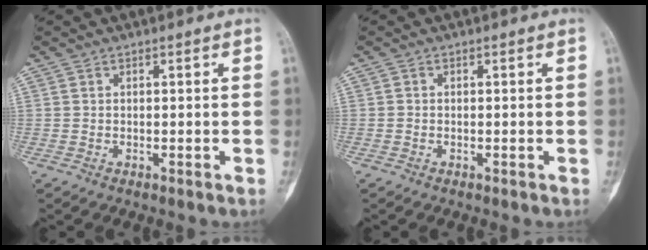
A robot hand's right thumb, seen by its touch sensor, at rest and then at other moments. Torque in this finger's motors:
{"motor_torque": [0.49, 0.06, -0.19, -0.26, -0.07]}